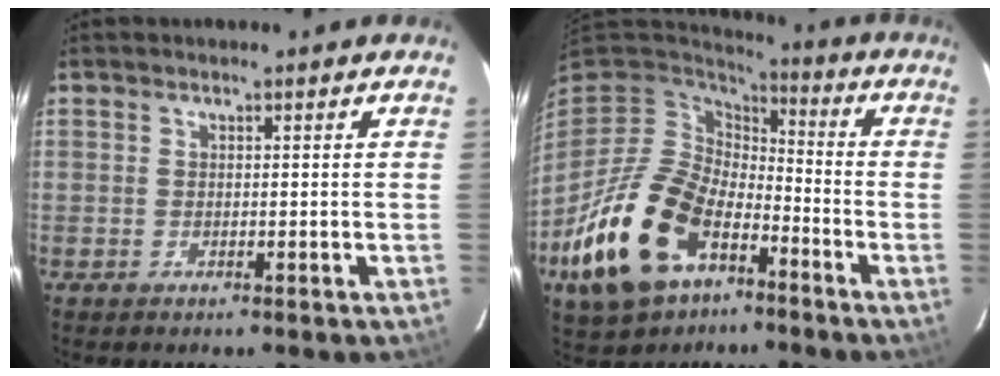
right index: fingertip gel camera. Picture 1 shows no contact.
{"total": 21.5, "force": [-10.4, 13.3, 13.4], "torque": [-0.299, -0.017, -0.178]}